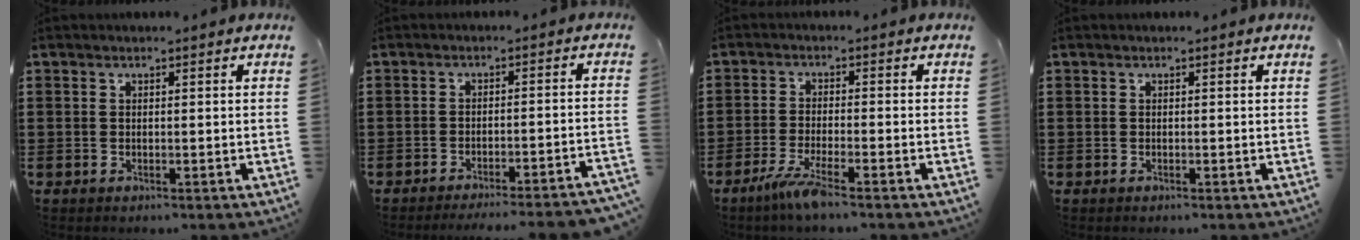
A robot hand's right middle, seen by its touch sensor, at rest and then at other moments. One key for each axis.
{"total": 3.3, "fx": -3.1, "fy": -0.5, "fz": 1.0, "tx": -0.016, "ty": -0.001, "tz": -0.065}
{"total": 4.5, "fx": -3.0, "fy": 0.0, "fz": 3.3, "tx": -0.072, "ty": -0.014, "tz": -0.057}
{"total": 0.0}